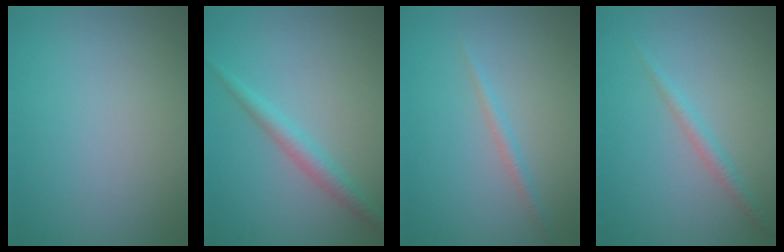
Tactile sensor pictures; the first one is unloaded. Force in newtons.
{"total": 2.2, "press": 2.2, "slide": 0.1}
{"total": 1.0, "press": 1.0, "slide": 0.0}
{"total": 1.4, "press": 1.4, "slide": 0.1}